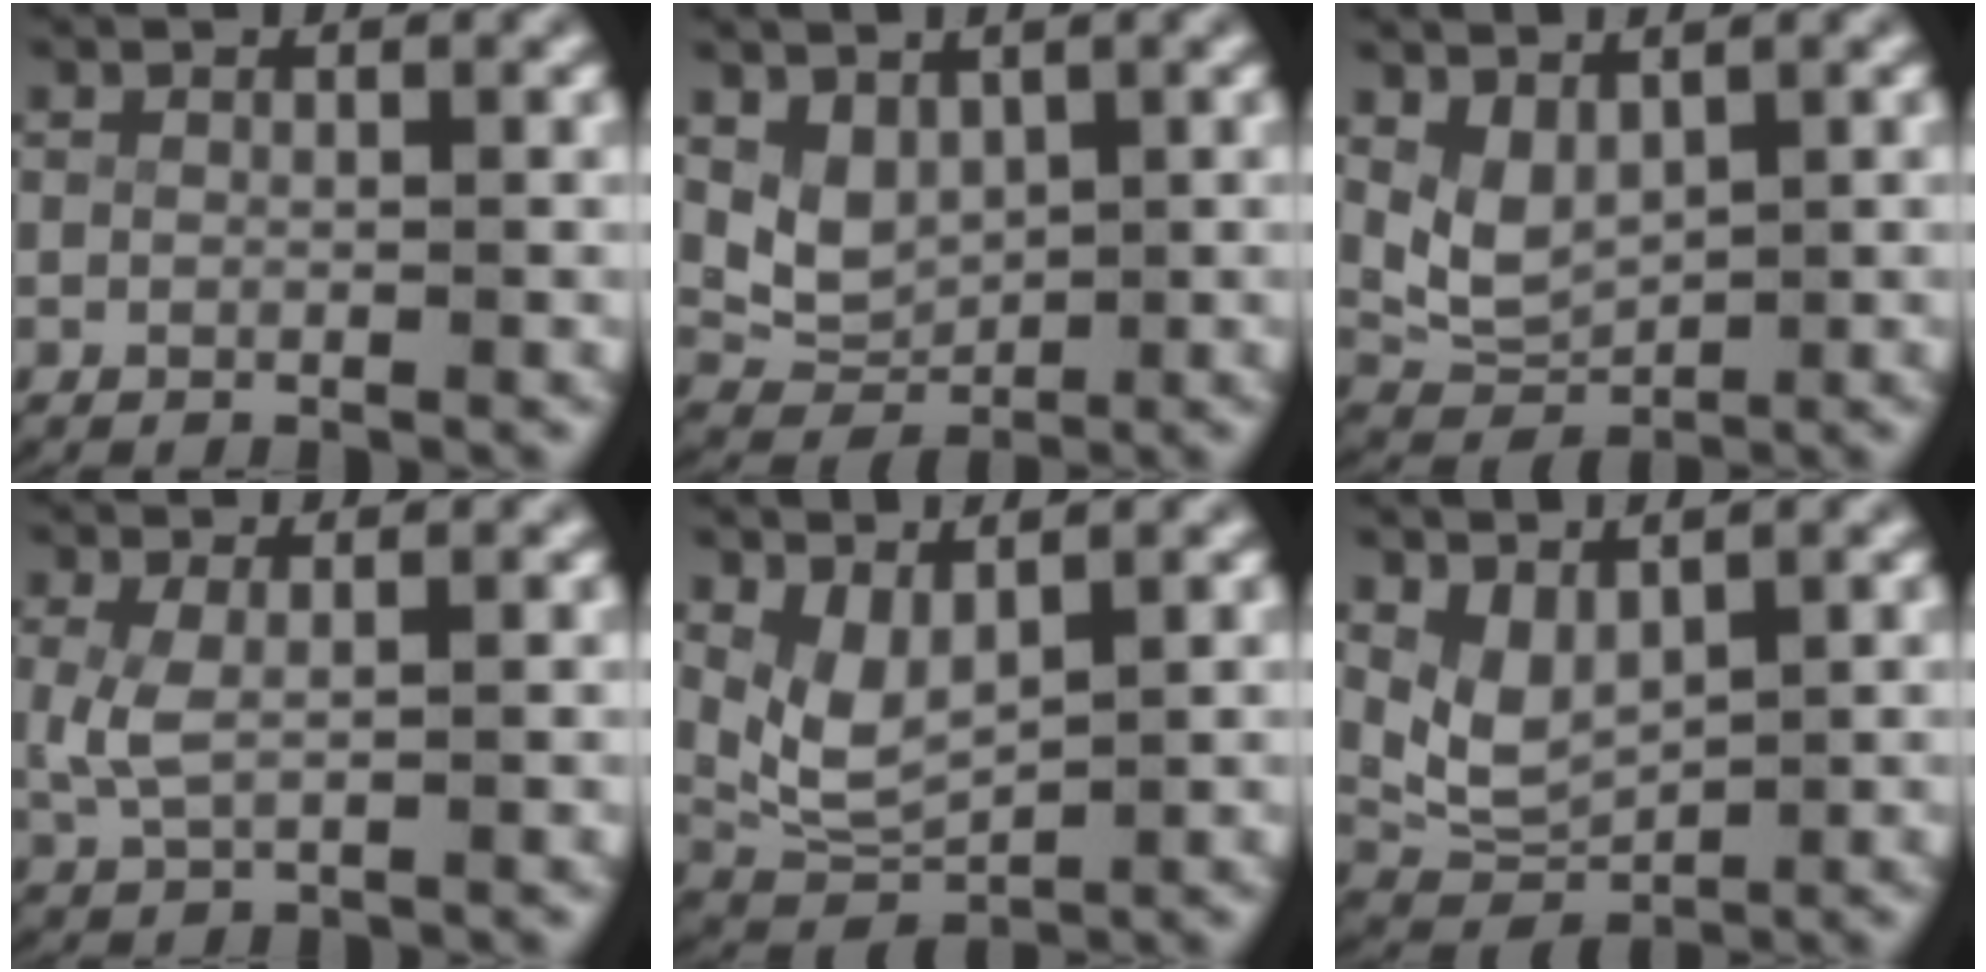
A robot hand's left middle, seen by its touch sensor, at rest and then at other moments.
{"total": 5.6, "force": [0.9, 4.9, 2.5], "torque": [-0.070, -0.020, 0.020]}
{"total": 5.2, "force": [0.9, 4.3, 2.7], "torque": [-0.079, -0.020, 0.023]}
{"total": 2.2, "force": [0.2, 1.0, 2.0], "torque": [-0.060, -0.010, 0.015]}
{"total": 5.6, "force": [1.1, 4.3, 3.4], "torque": [-0.095, -0.018, 0.027]}
{"total": 6.3, "force": [1.1, 5.2, 3.4], "torque": [-0.093, -0.020, 0.024]}